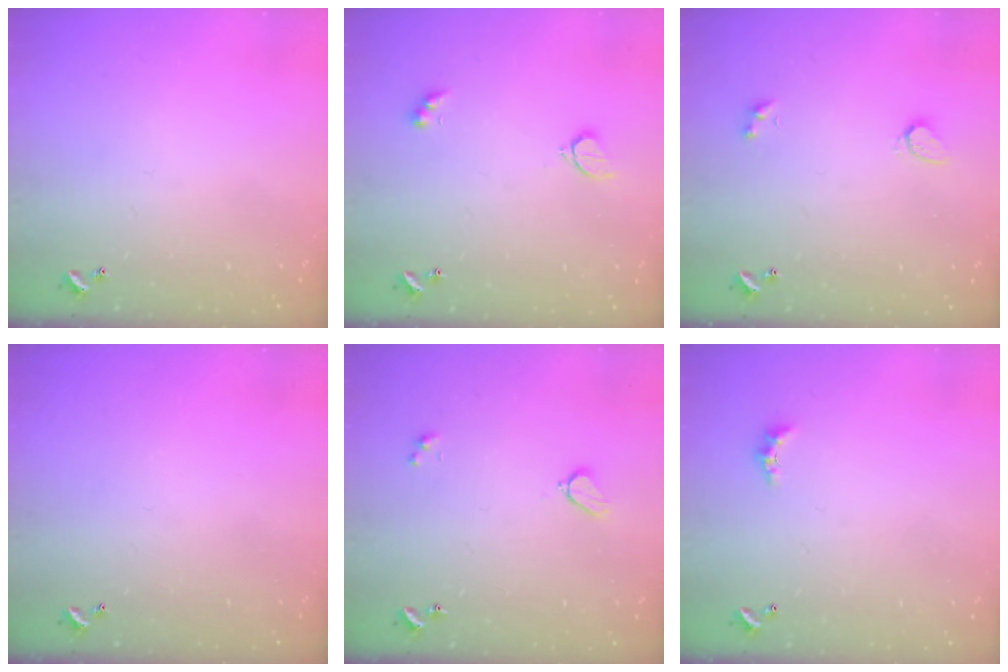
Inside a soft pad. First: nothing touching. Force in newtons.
{"total": 2.6, "press": 2.6, "slide": 0.5}
{"total": 2.3, "press": 2.3, "slide": 0.5}
{"total": 0.0}
{"total": 2.0, "press": 1.9, "slide": 0.6}
{"total": 2.2, "press": 2.2, "slide": 0.6}